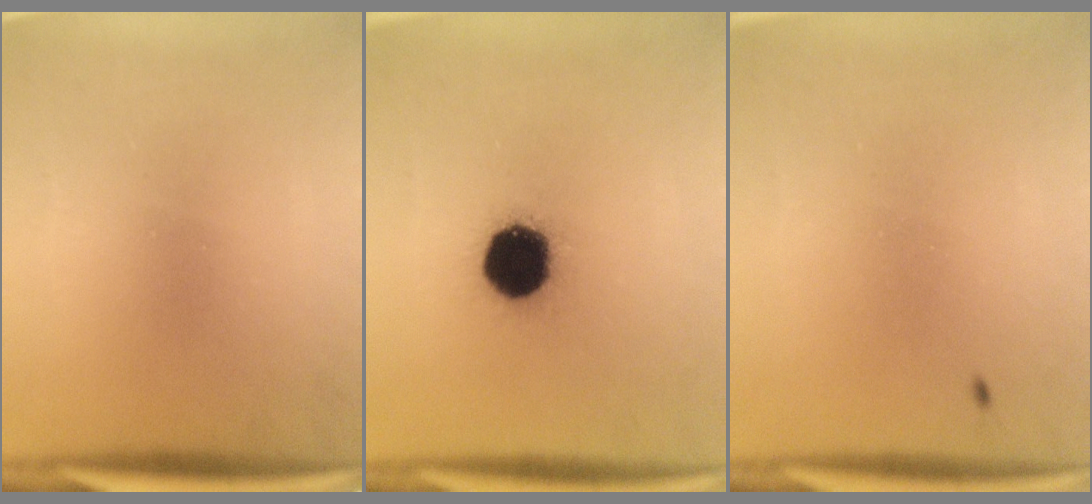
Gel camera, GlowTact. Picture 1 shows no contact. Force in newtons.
{"total": 16.2}
{"total": 0.8}